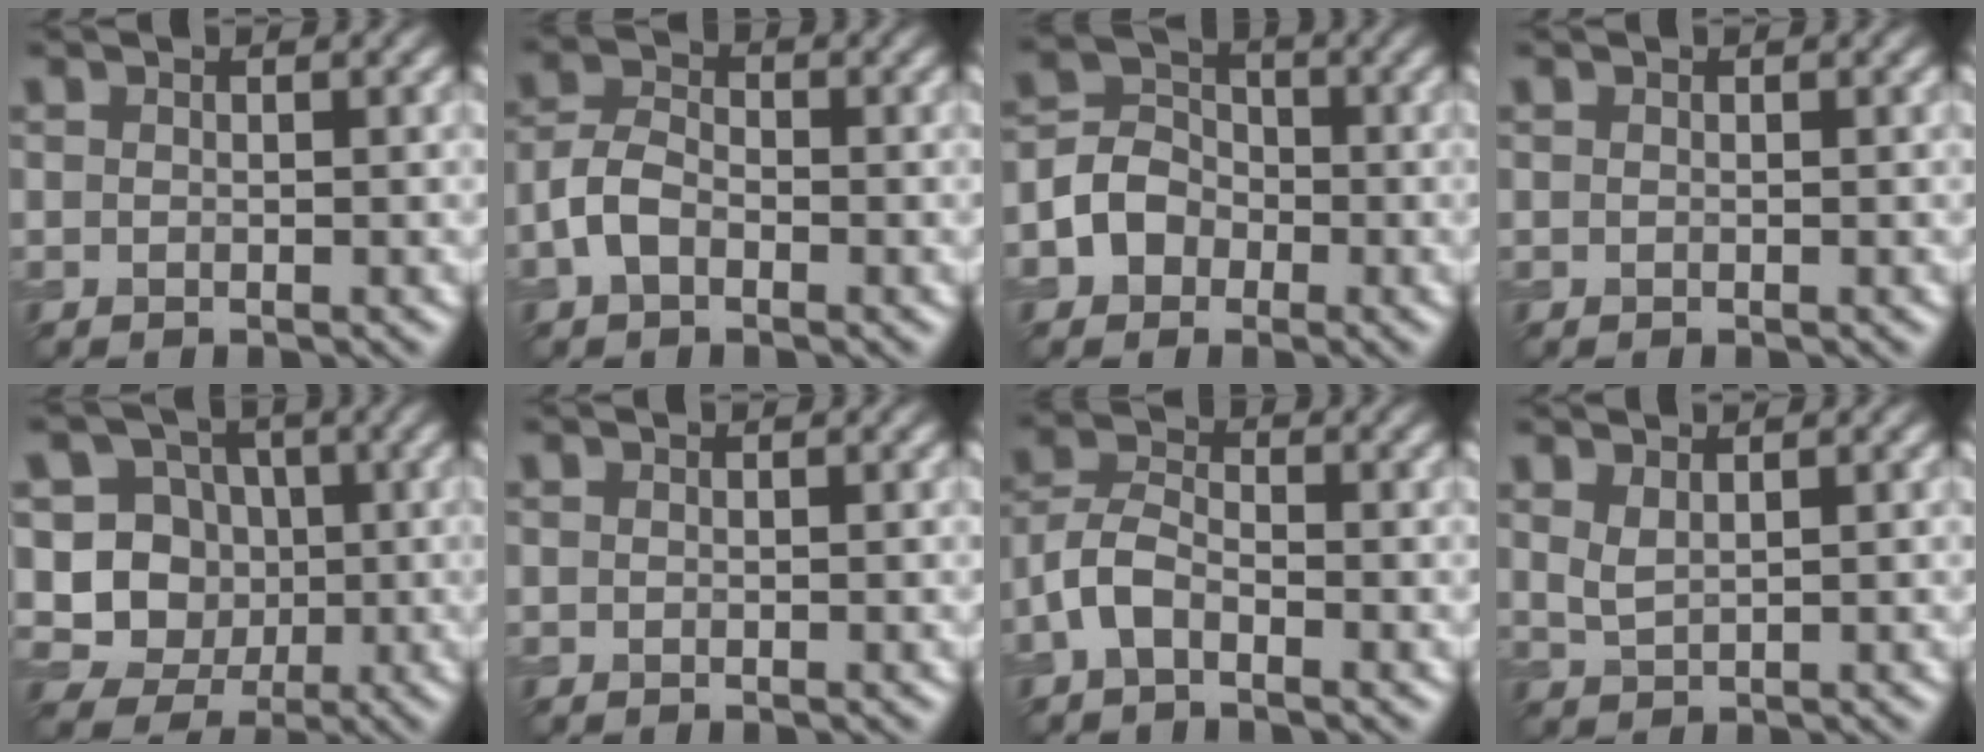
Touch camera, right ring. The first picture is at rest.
{"total": 2.9, "force": [-1.3, 1.7, 1.9], "torque": [-0.036, 0.008, -0.035]}
{"total": 4.0, "force": [-1.4, 3.4, 1.6], "torque": [-0.012, 0.006, -0.038]}
{"total": 0.0}
{"total": 7.6, "force": [-0.2, 7.1, 2.5], "torque": [-0.039, 0.013, -0.027]}
{"total": 0.0}
{"total": 3.1, "force": [-1.6, 1.6, 2.1], "torque": [-0.043, 0.008, -0.044]}
{"total": 1.5, "force": [1.0, 0.5, 1.0], "torque": [-0.026, -0.003, 0.026]}